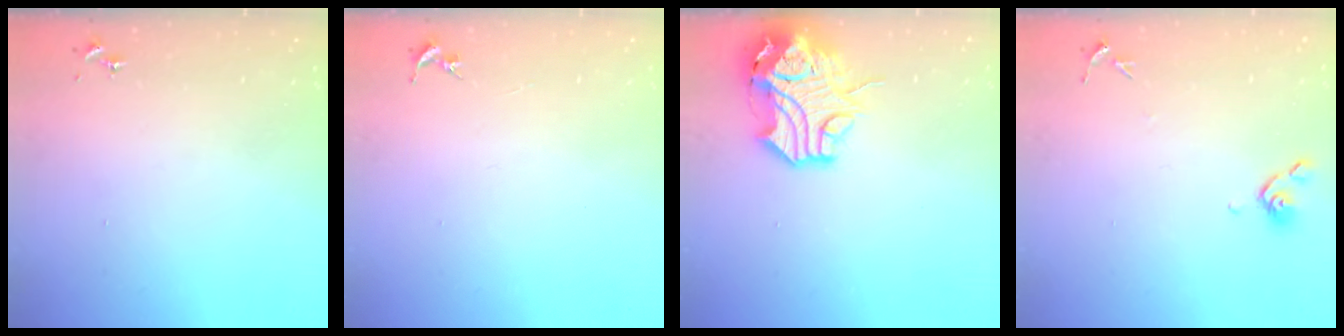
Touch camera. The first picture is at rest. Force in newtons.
{"total": 0.0}
{"total": 15.4, "press": 15.3, "slide": 2.0}
{"total": 5.8, "press": 5.8, "slide": 0.7}